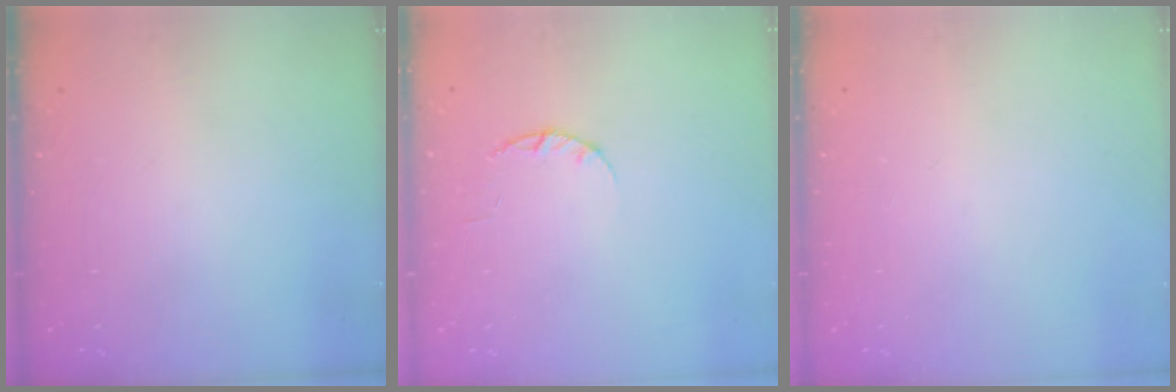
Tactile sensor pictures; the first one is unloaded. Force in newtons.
{"total": 2.4, "press": 2.3, "slide": 0.4}
{"total": 0.0}